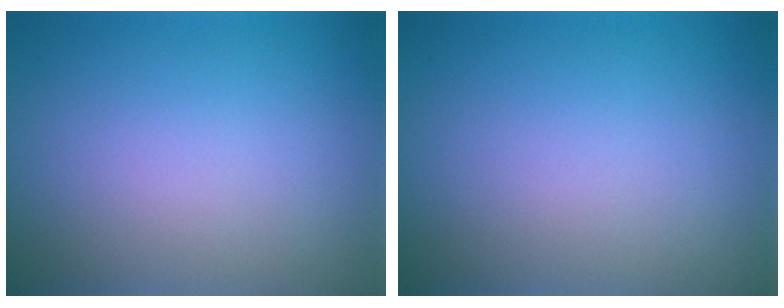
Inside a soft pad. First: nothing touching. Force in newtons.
{"total": 0.0}